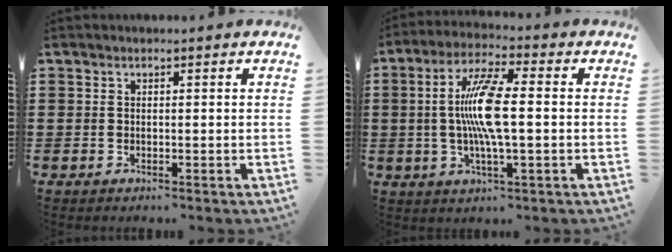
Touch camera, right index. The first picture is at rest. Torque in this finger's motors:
{"motor_torque": [2.14, 0.00, 1.06, 0.21]}